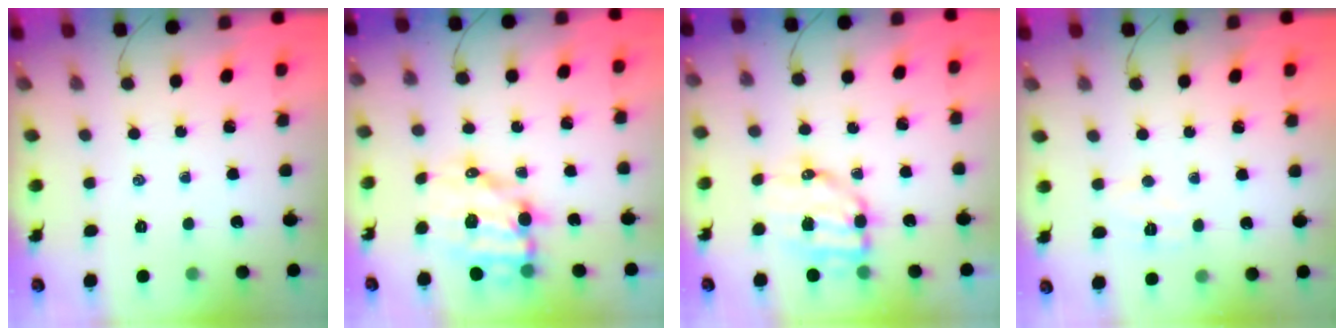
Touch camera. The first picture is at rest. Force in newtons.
{"total": 11.5, "press": 11.2, "slide": 2.5}
{"total": 9.8, "press": 9.7, "slide": 1.7}
{"total": 4.2, "press": 4.1, "slide": 0.9}